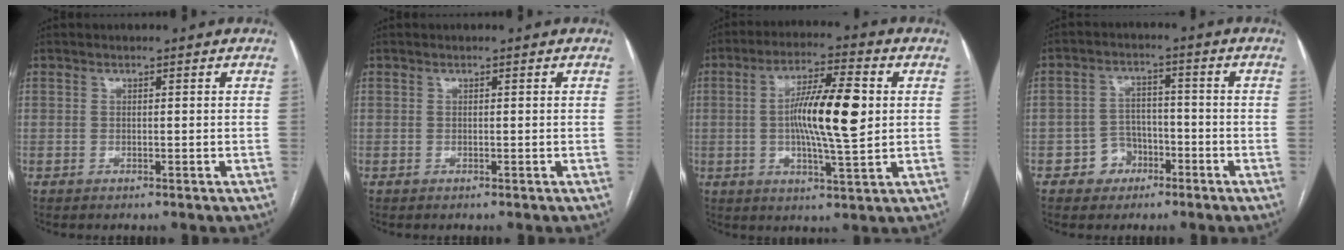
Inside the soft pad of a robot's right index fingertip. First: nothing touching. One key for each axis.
{"total": 0.0}
{"total": 12.1, "fx": 0.9, "fy": 1.5, "fz": 12.0, "tx": -0.209, "ty": 0.005, "tz": 0.011}
{"total": 5.0, "fx": -2.5, "fy": 4.2, "fz": 0.9, "tx": -0.009, "ty": 0.018, "tz": -0.037}